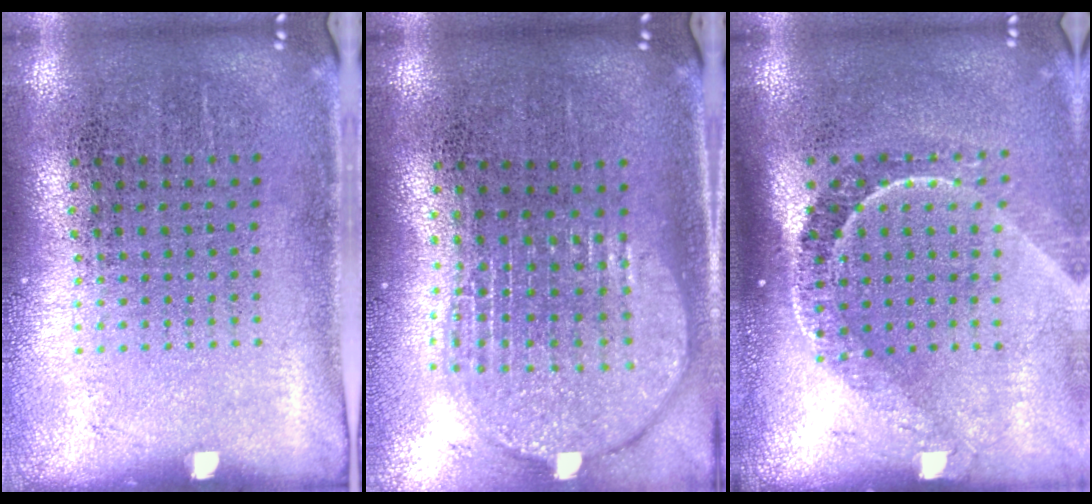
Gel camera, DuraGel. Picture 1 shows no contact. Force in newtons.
{"total": 1.9, "press": 1.6, "slide": 1.0}
{"total": 2.2, "press": 1.5, "slide": 1.6}